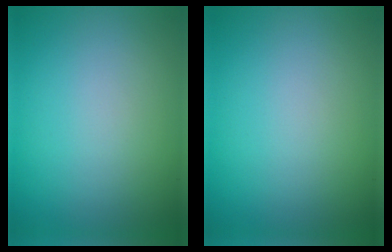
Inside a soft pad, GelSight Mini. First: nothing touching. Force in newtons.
{"total": 0.0}